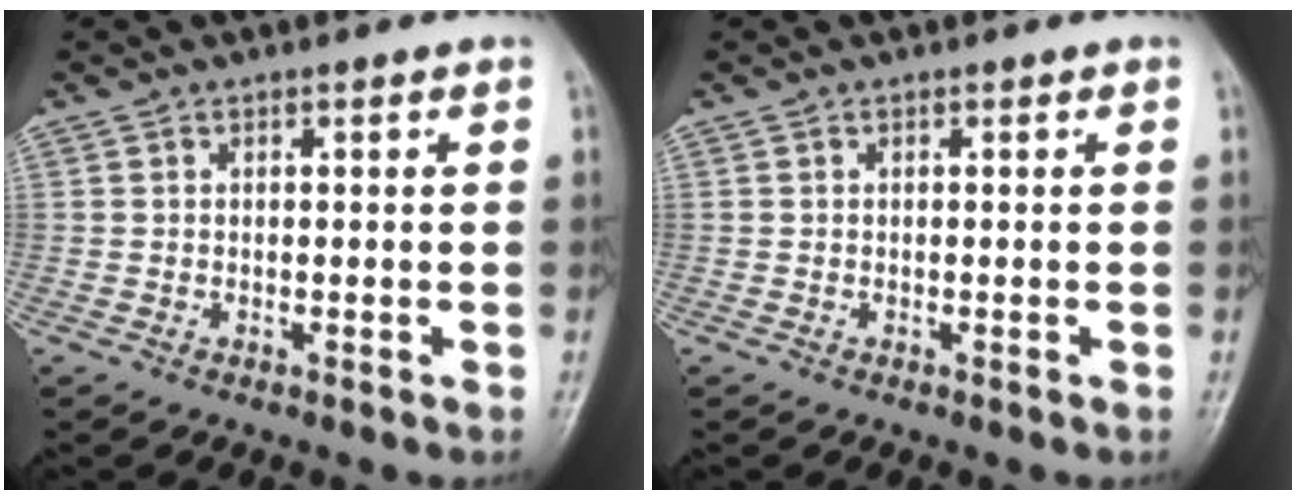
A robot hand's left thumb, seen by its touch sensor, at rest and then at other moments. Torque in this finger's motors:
{"motor_torque": [0.00, 0.00, 0.01, -0.04, 0.00]}